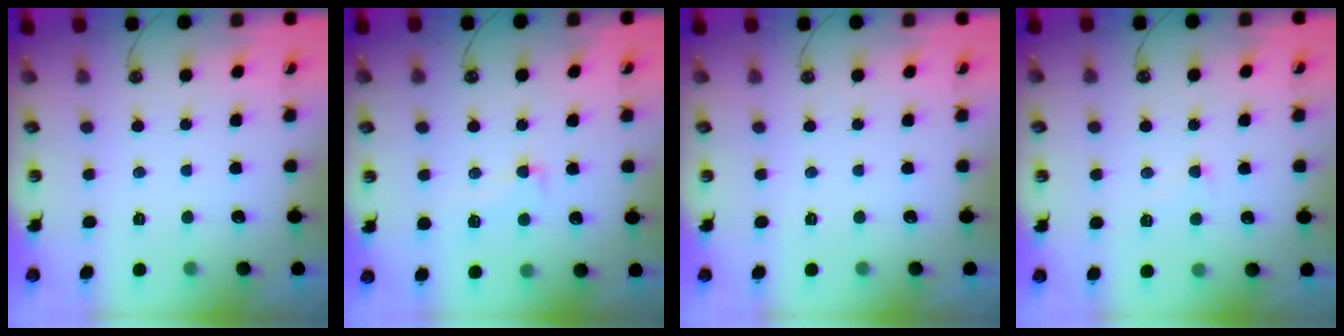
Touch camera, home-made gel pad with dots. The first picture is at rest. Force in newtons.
{"total": 1.3, "press": 0.3, "slide": 1.3}
{"total": 0.0}
{"total": 1.5, "press": 1.4, "slide": 0.6}